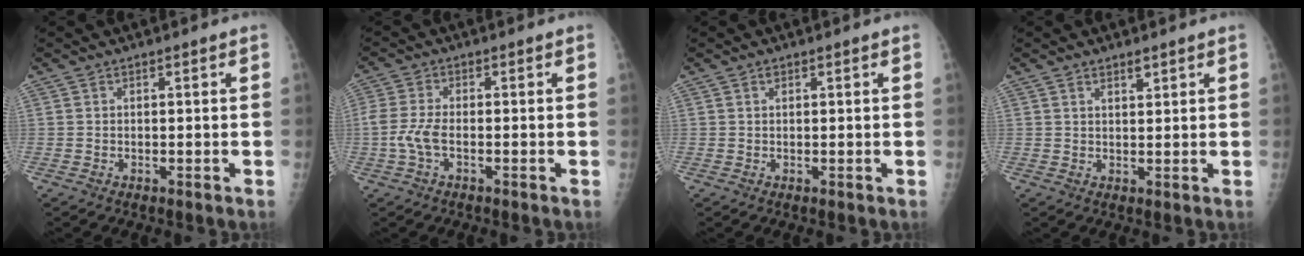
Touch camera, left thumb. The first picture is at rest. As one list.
[{"total": 4.4, "force": [-1.2, 2.0, 3.7], "torque": [-0.099, 0.004, -0.031]}, {"total": 0.8, "force": [0.4, 0.5, 0.4], "torque": [-0.003, -0.002, 0.007]}, {"total": 1.9, "force": [1.4, 0.7, 1.0], "torque": [-0.010, -0.010, 0.024]}]